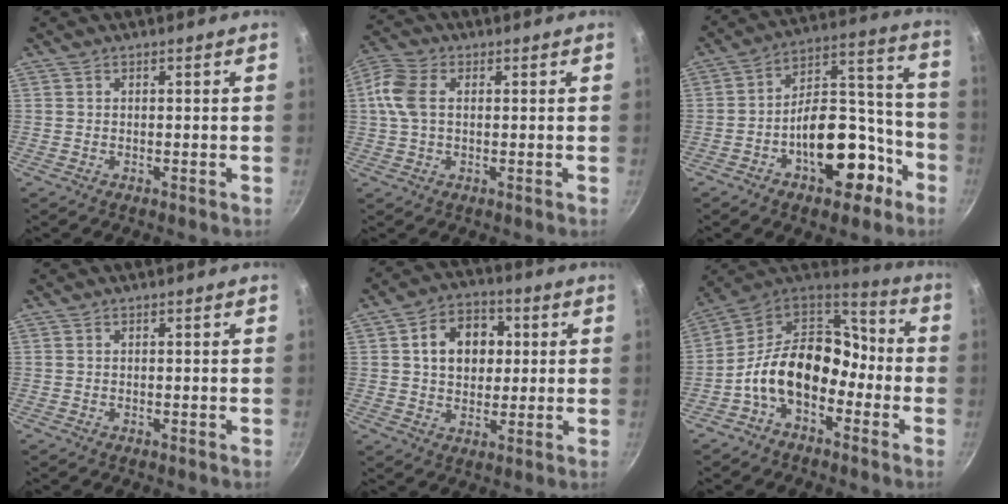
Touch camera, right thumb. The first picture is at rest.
{"total": 7.8, "force": [1.1, 5.0, 5.9], "torque": [-0.129, 0.016, 0.011]}
{"total": 18.5, "force": [-7.9, 10.5, 13.0], "torque": [-0.141, 0.093, -0.111]}
{"total": 0.0}
{"total": 11.1, "force": [2.2, 8.4, 6.9], "torque": [-0.077, 0.011, 0.028]}
{"total": 16.9, "force": [-4.9, 11.4, 11.5], "torque": [-0.161, 0.070, -0.111]}